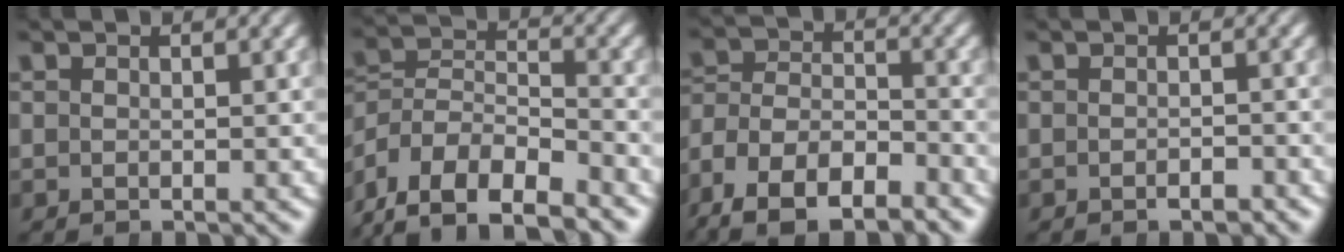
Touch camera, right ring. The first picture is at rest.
{"total": 11.1, "force": [-4.7, 8.6, 5.2], "torque": [-0.129, -0.049, -0.075]}
{"total": 10.3, "force": [-5.1, 7.5, 4.8], "torque": [-0.113, -0.041, -0.077]}
{"total": 1.2, "force": [-1.1, 0.1, 0.4], "torque": [-0.007, 0.000, -0.018]}